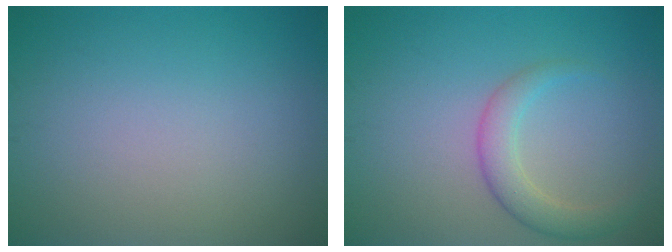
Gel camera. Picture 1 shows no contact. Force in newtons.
{"total": 2.9, "press": 2.9, "slide": 0.2}